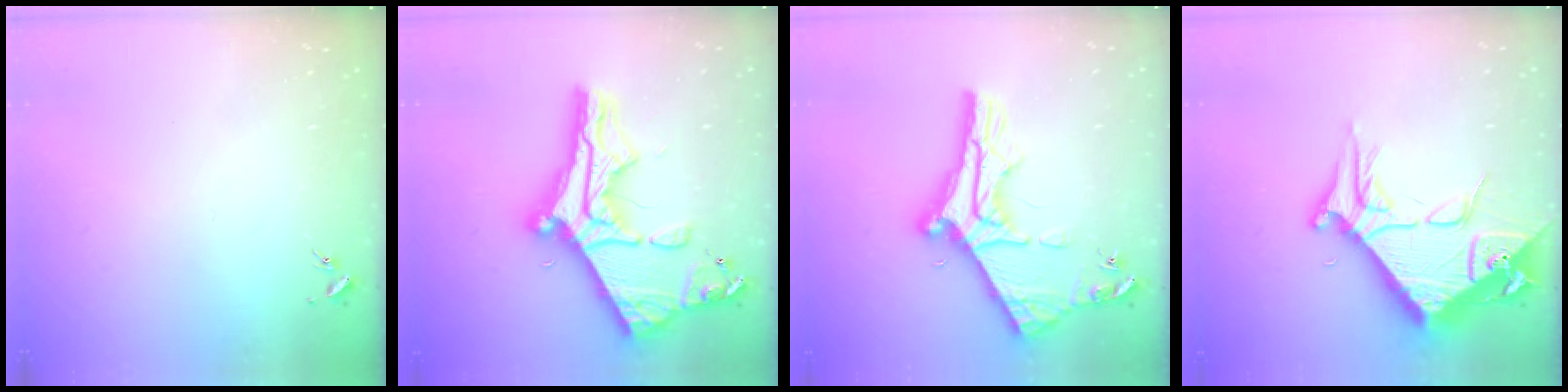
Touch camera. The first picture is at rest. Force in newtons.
{"total": 14.3, "press": 14.3, "slide": 1.2}
{"total": 10.5, "press": 10.4, "slide": 1.0}
{"total": 12.0, "press": 11.9, "slide": 1.4}